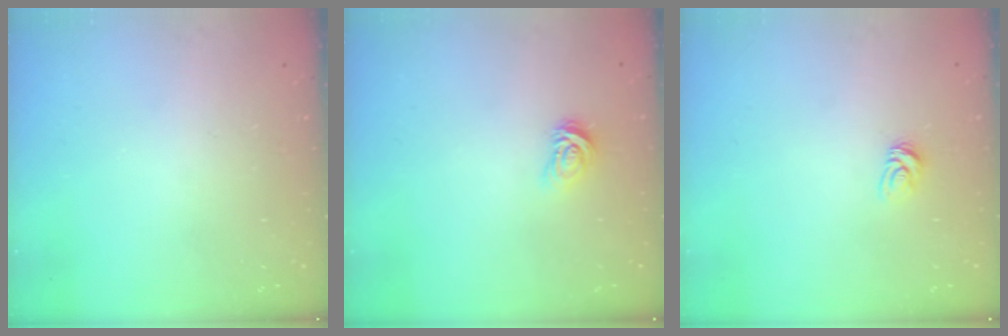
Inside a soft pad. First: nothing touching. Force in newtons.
{"total": 3.8, "press": 3.8, "slide": 0.2}
{"total": 4.5, "press": 4.5, "slide": 0.3}